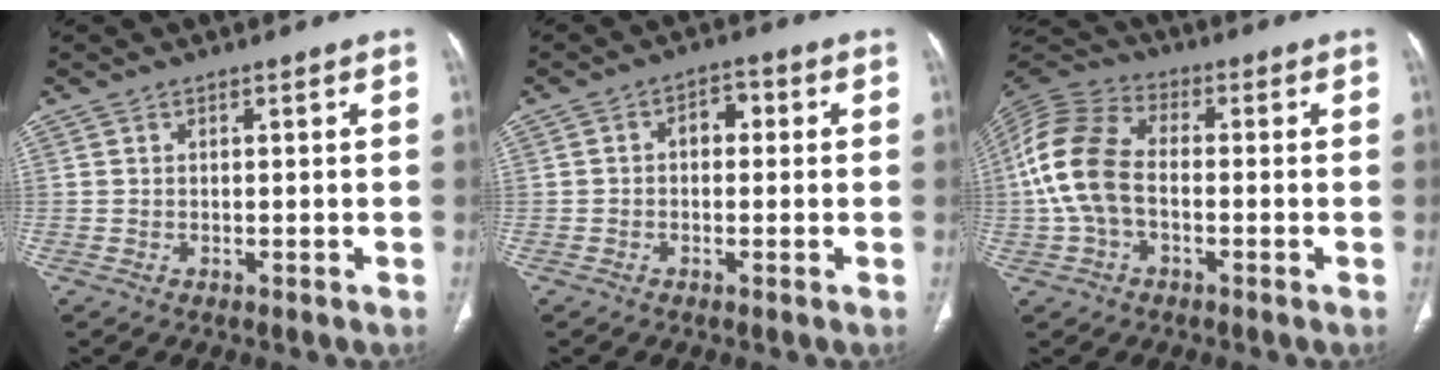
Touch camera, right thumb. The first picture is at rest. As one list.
[{"total": 3.7, "force": [0.2, 2.5, 2.7], "torque": [-0.025, 0.016, -0.006]}, {"total": 12.9, "force": [-1.3, 8.3, 9.8], "torque": [-0.212, 0.033, -0.032]}]